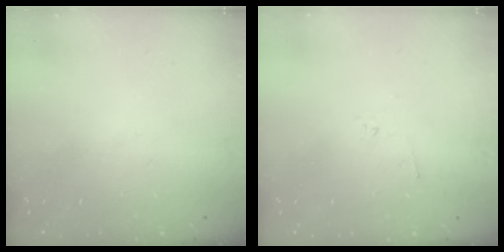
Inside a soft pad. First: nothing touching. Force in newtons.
{"total": 2.2, "press": 2.1, "slide": 0.7}